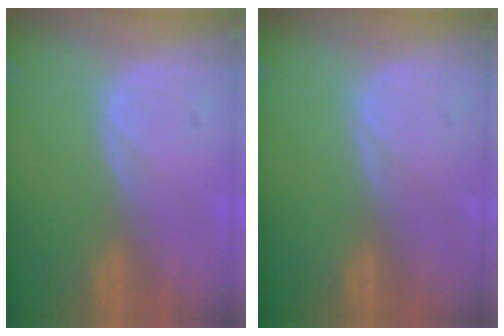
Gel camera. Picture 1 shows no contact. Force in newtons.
{"total": 0.0}